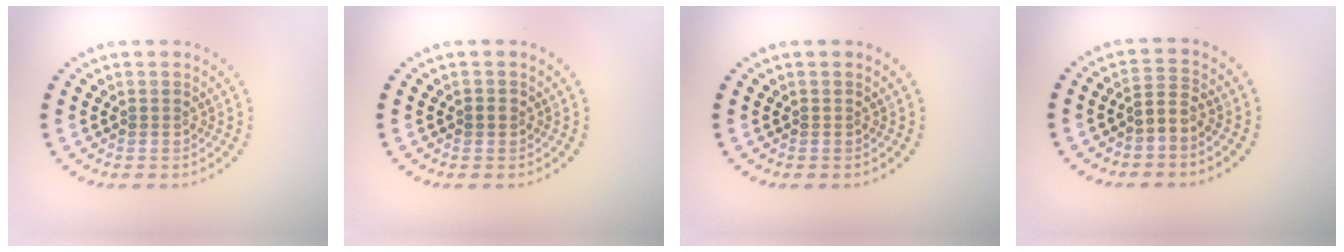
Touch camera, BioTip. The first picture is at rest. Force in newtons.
{"total": 0.8, "press": 0.7, "slide": 0.4}
{"total": 0.0}
{"total": 1.8, "press": 1.3, "slide": 1.3}